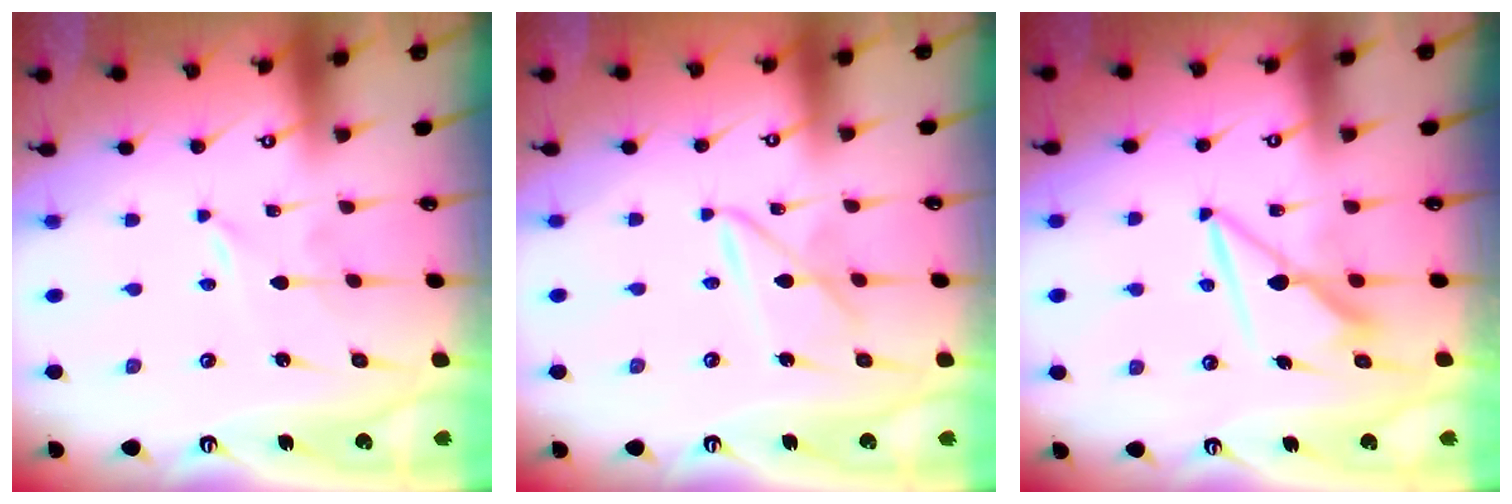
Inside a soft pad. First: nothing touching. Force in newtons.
{"total": 6.6, "press": 6.6, "slide": 0.5}
{"total": 8.0, "press": 8.0, "slide": 0.1}